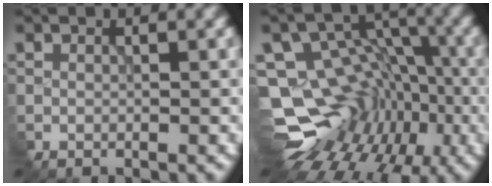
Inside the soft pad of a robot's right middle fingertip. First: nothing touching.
{"total": 13.8, "force": [-5.0, 10.9, 6.7], "torque": [-0.119, 0.009, -0.078]}